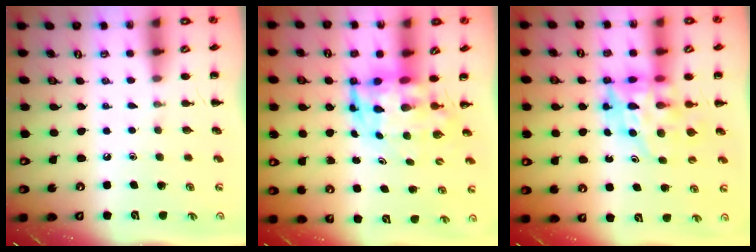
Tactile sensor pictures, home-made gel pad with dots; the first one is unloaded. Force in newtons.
{"total": 5.7, "press": 5.5, "slide": 1.8}
{"total": 10.4, "press": 10.0, "slide": 3.1}